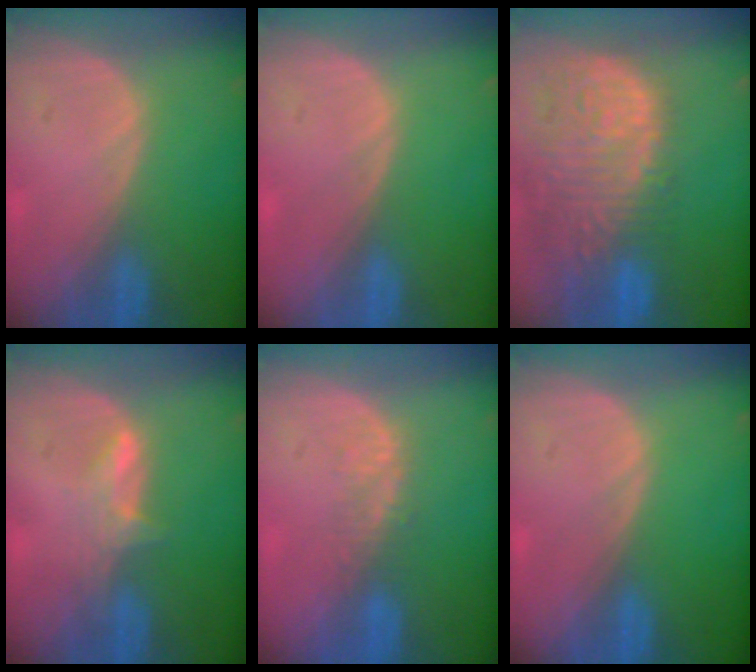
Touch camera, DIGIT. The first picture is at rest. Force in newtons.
{"total": 0.0}
{"total": 14.6, "press": 12.0, "slide": 8.2}
{"total": 2.8, "press": 2.8, "slide": 0.4}
{"total": 2.9, "press": 2.3, "slide": 1.8}
{"total": 0.0}